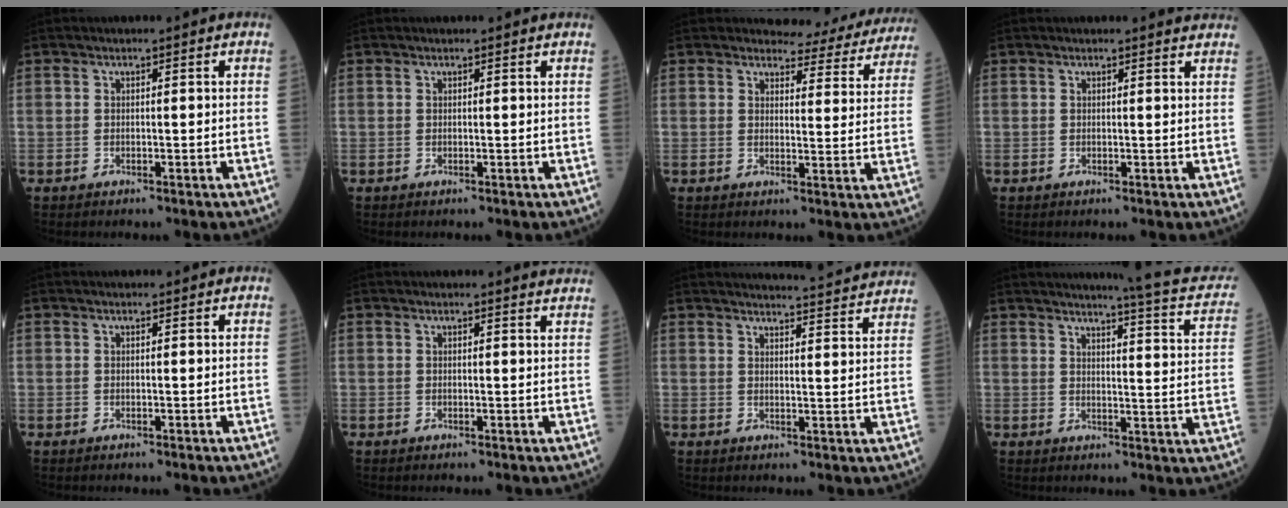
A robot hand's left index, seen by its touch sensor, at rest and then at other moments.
{"total": 0.9, "force": [0.9, 0.1, 0.1], "torque": [-0.006, 0.000, 0.008]}
{"total": 10.4, "force": [10.0, 2.5, 0.8], "torque": [0.012, -0.034, 0.091]}
{"total": 3.2, "force": [3.2, 0.2, 0.2], "torque": [-0.004, -0.006, 0.019]}
{"total": 0.8, "force": [0.7, 0.2, 0.1], "torque": [-0.010, 0.001, 0.010]}
{"total": 3.8, "force": [3.8, -0.1, 0.3], "torque": [-0.005, -0.012, 0.021]}
{"total": 13.8, "force": [13.6, -0.2, 2.5], "torque": [-0.027, -0.044, 0.141]}
{"total": 12.4, "force": [11.1, 0.4, 5.4], "torque": [-0.058, -0.041, 0.107]}